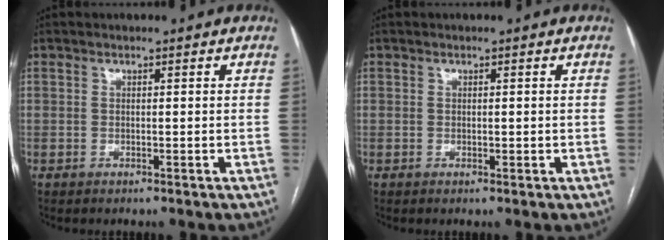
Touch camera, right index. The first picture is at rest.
{"total": 0.7, "force": [0.0, 0.5, 0.5], "torque": [-0.007, -0.001, 0.002]}